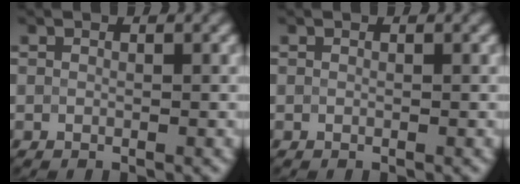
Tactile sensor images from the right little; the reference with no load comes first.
{"total": 0.0}